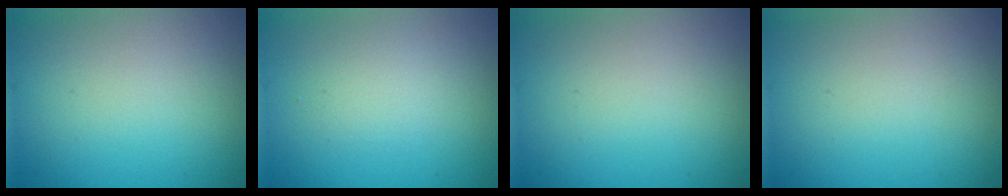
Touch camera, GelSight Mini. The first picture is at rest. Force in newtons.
{"total": 1.6, "press": 1.6, "slide": 0.1}
{"total": 0.0}
{"total": 0.0}